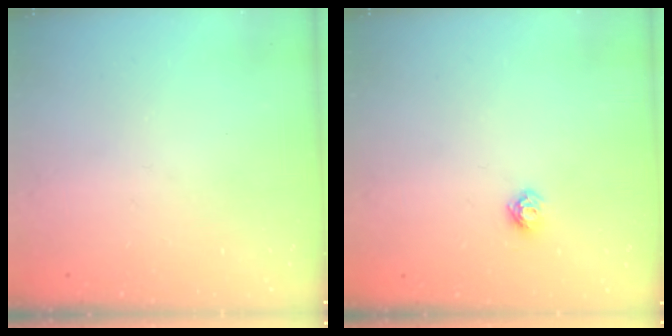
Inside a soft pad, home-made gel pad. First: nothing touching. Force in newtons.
{"total": 5.8, "press": 5.8, "slide": 0.7}